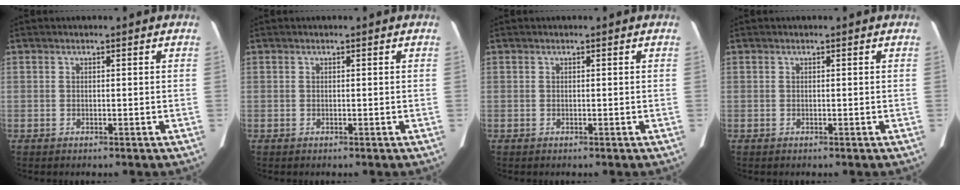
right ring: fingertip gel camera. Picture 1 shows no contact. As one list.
[{"total": 0.0}, {"total": 0.0}, {"total": 0.0}]